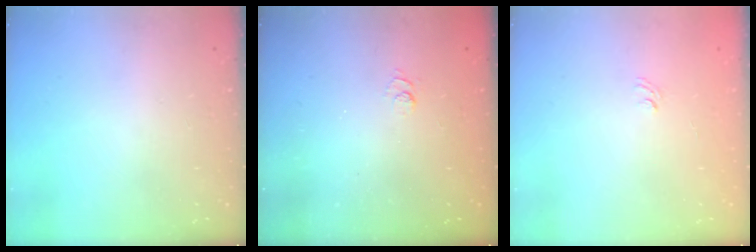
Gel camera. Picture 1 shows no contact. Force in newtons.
{"total": 2.4, "press": 1.9, "slide": 1.4}
{"total": 1.6, "press": 1.2, "slide": 1.0}